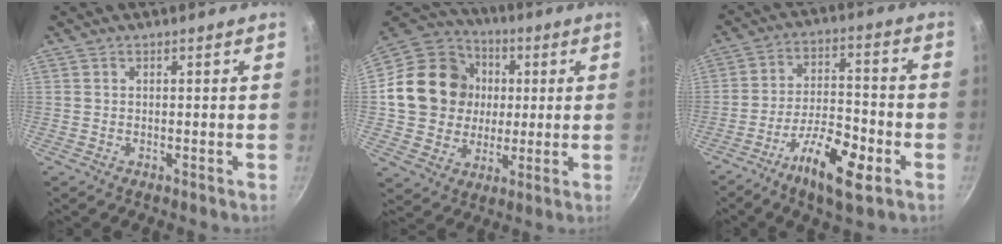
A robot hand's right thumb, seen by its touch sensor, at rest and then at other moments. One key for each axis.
{"total": 18.9, "fx": 2.0, "fy": 16.7, "fz": 8.6, "tx": -0.135, "ty": 0.022, "tz": 0.035}
{"total": 12.9, "fx": -6.4, "fy": 4.3, "fz": 10.3, "tx": -0.172, "ty": 0.037, "tz": -0.114}